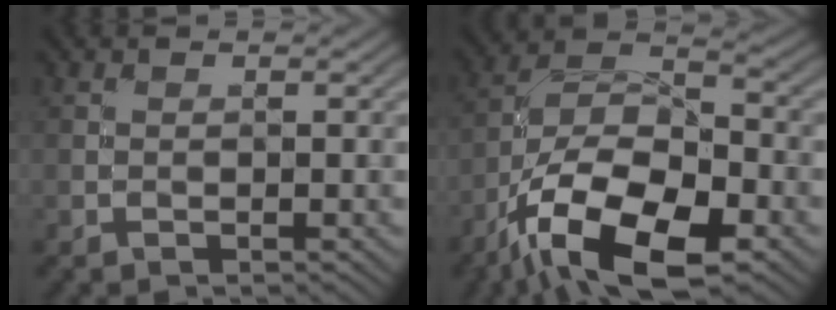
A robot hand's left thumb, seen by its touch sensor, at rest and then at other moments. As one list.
[{"total": 15.5, "force": [-8.5, 6.8, 11.0], "torque": [-0.213, -0.015, -0.169]}]